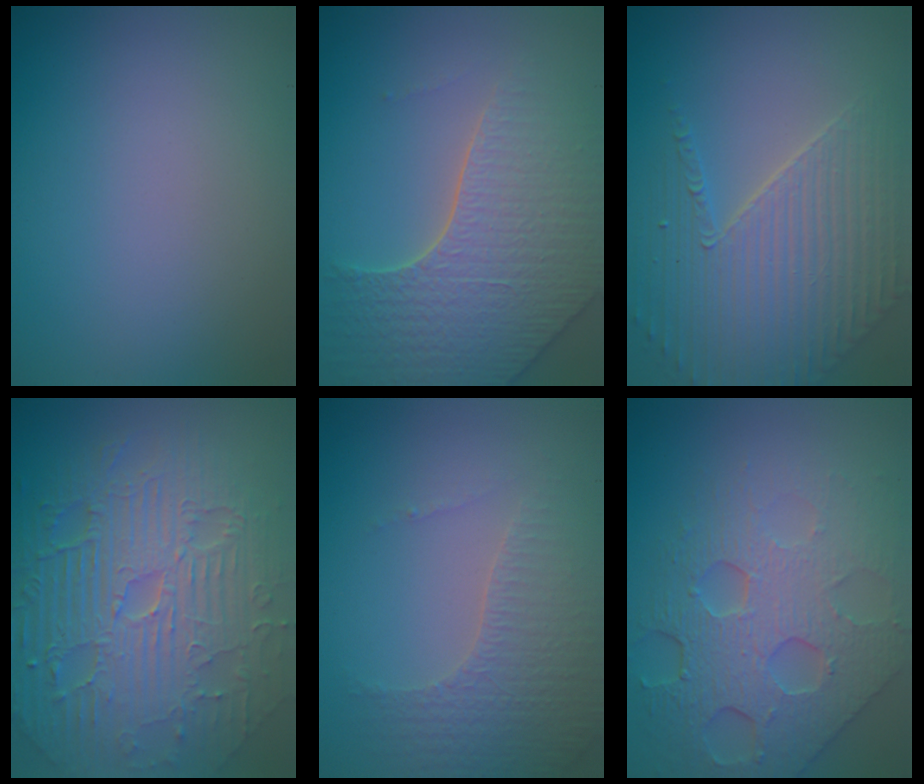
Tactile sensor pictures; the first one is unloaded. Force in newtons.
{"total": 6.2, "press": 5.2, "slide": 3.4}
{"total": 4.5, "press": 4.3, "slide": 1.3}
{"total": 11.7, "press": 7.5, "slide": 8.9}
{"total": 4.3, "press": 3.0, "slide": 3.1}
{"total": 8.1, "press": 5.5, "slide": 6.0}